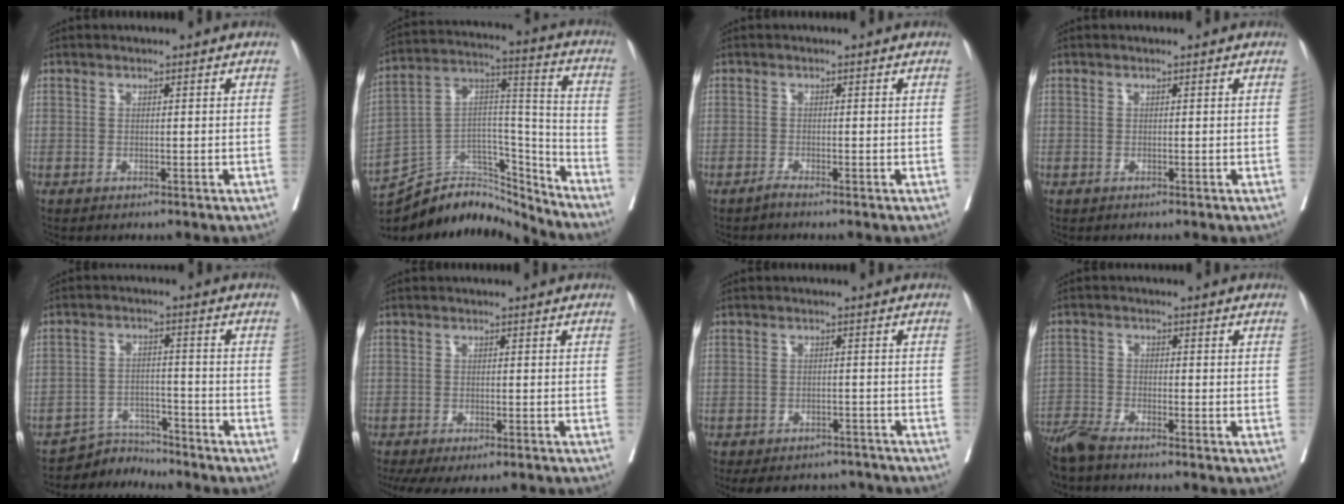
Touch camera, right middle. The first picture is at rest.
{"total": 19.1, "force": [-18.2, 4.6, 3.2], "torque": [-0.058, 0.058, -0.301]}
{"total": 0.8, "force": [-0.7, -0.2, 0.3], "torque": [-0.004, -0.001, -0.016]}
{"total": 0.0}
{"total": 4.8, "force": [-4.6, 0.5, -1.2], "torque": [0.022, 0.007, -0.078]}
{"total": 10.7, "force": [-8.4, 3.4, 5.7], "torque": [-0.115, -0.008, -0.112]}
{"total": 11.1, "force": [-9.8, 4.4, 2.6], "torque": [-0.037, 0.010, -0.117]}
{"total": 5.5, "force": [-5.0, 0.1, 2.4], "torque": [-0.044, -0.017, -0.098]}